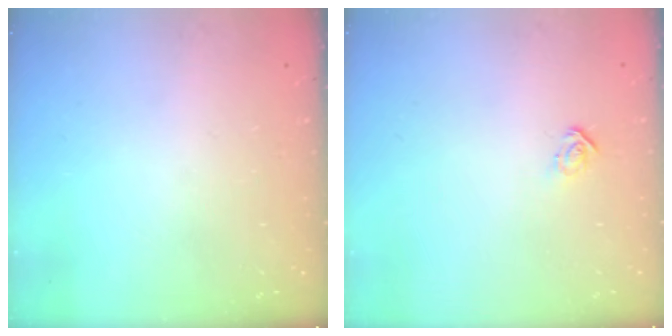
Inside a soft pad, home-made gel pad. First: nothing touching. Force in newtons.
{"total": 3.9, "press": 3.9, "slide": 0.2}